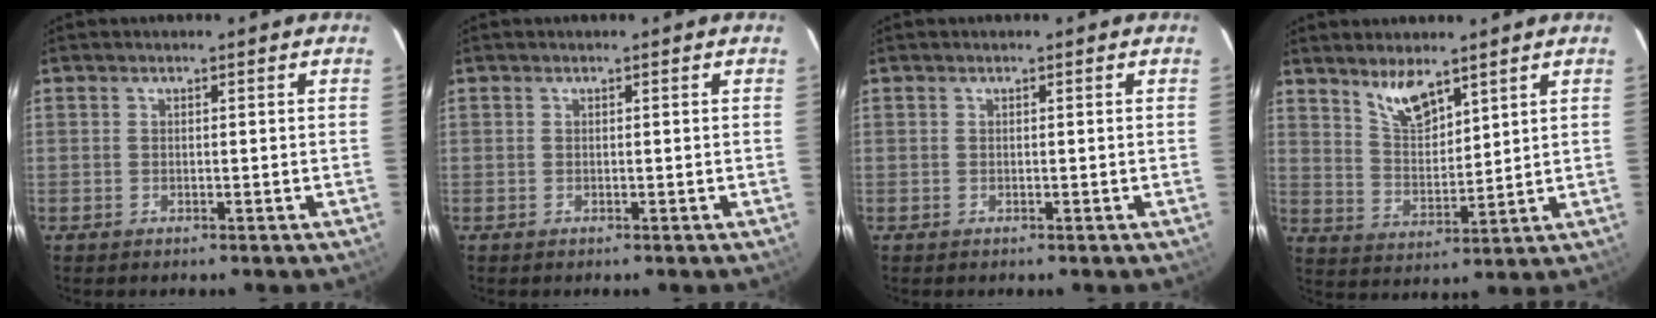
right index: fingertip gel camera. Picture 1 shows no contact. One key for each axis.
{"total": 0.0}
{"total": 0.0}
{"total": 7.4, "fx": 5.5, "fy": 2.4, "fz": 4.3, "tx": -0.077, "ty": -0.001, "tz": 0.112}